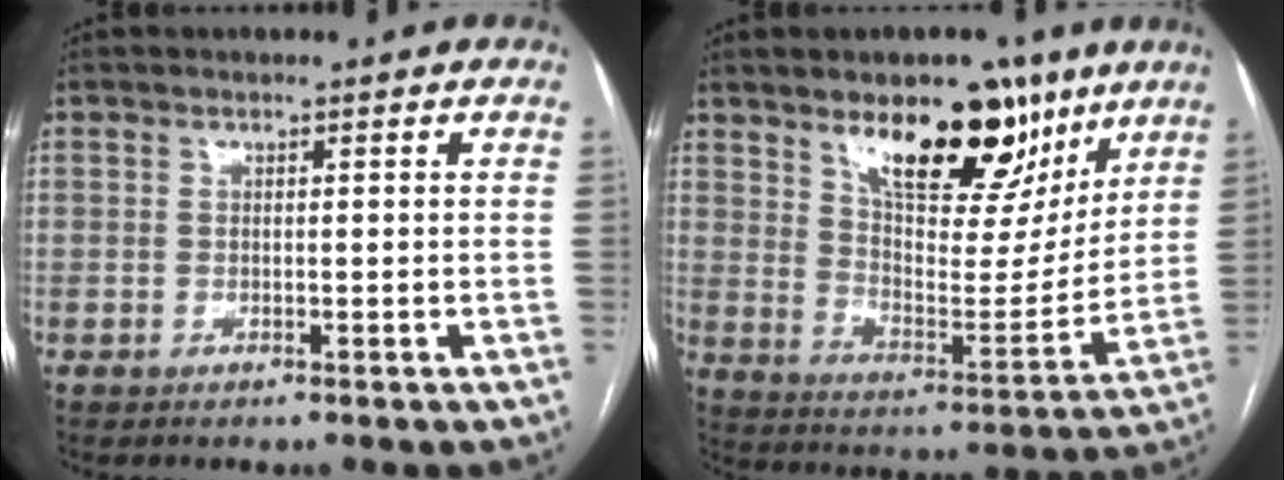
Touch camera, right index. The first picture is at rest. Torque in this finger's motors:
{"motor_torque": [1.06, 1.08, 0.45, 0.13]}